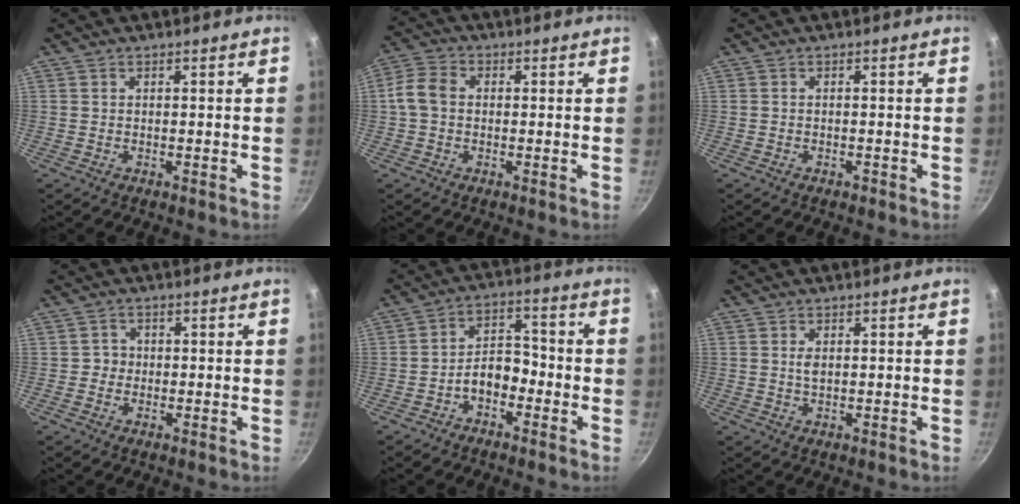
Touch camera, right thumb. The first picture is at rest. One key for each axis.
{"total": 5.8, "fx": 0.1, "fy": 4.4, "fz": 3.8, "tx": -0.078, "ty": 0.018, "tz": -0.005}
{"total": 0.5, "fx": -0.4, "fy": 0.3, "fz": 0.2, "tx": -0.006, "ty": 0.001, "tz": -0.008}
{"total": 2.1, "fx": -0.3, "fy": 2.0, "fz": 0.6, "tx": 0.006, "ty": 0.009, "tz": -0.010}
{"total": 7.0, "fx": -2.9, "fy": 4.5, "fz": 4.5, "tx": -0.057, "ty": 0.041, "tz": -0.060}
{"total": 1.6, "fx": 0.3, "fy": 0.8, "fz": 1.3, "tx": -0.026, "ty": -0.005, "tz": 0.008}